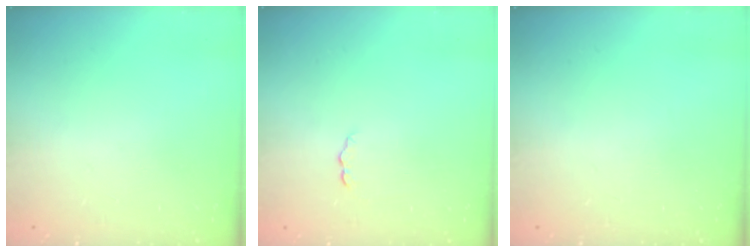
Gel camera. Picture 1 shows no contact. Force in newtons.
{"total": 3.4, "press": 3.4, "slide": 0.5}
{"total": 0.0}